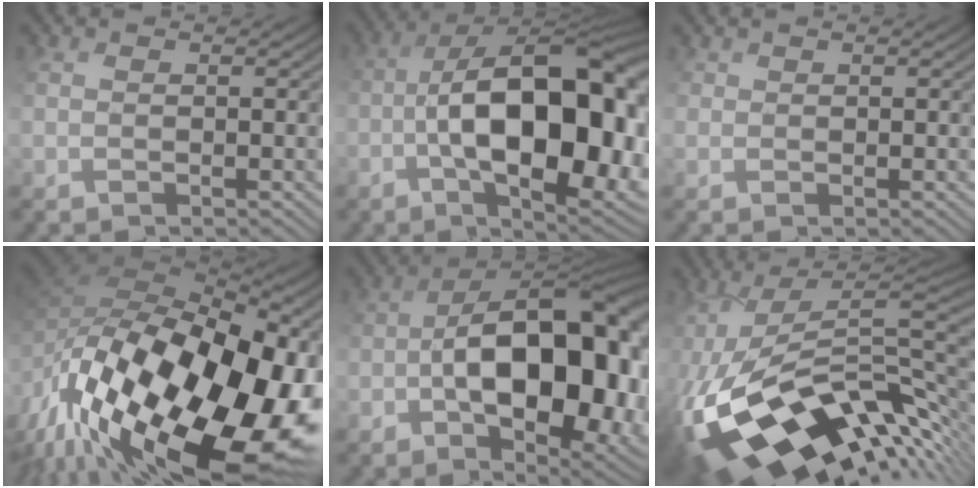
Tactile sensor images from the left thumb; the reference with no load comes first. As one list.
[{"total": 18.6, "force": [-2.6, 9.6, 15.8], "torque": [-0.230, 0.004, -0.036]}, {"total": 1.0, "force": [-0.2, 0.3, -0.9], "torque": [0.016, -0.006, 0.001]}, {"total": 21.4, "force": [-3.1, 12.6, 17.0], "torque": [-0.317, -0.022, -0.042]}, {"total": 18.4, "force": [-2.9, 10.9, 14.5], "torque": [-0.191, -0.012, -0.033]}, {"total": 17.4, "force": [-5.1, 9.6, 13.6], "torque": [-0.276, -0.030, -0.066]}]